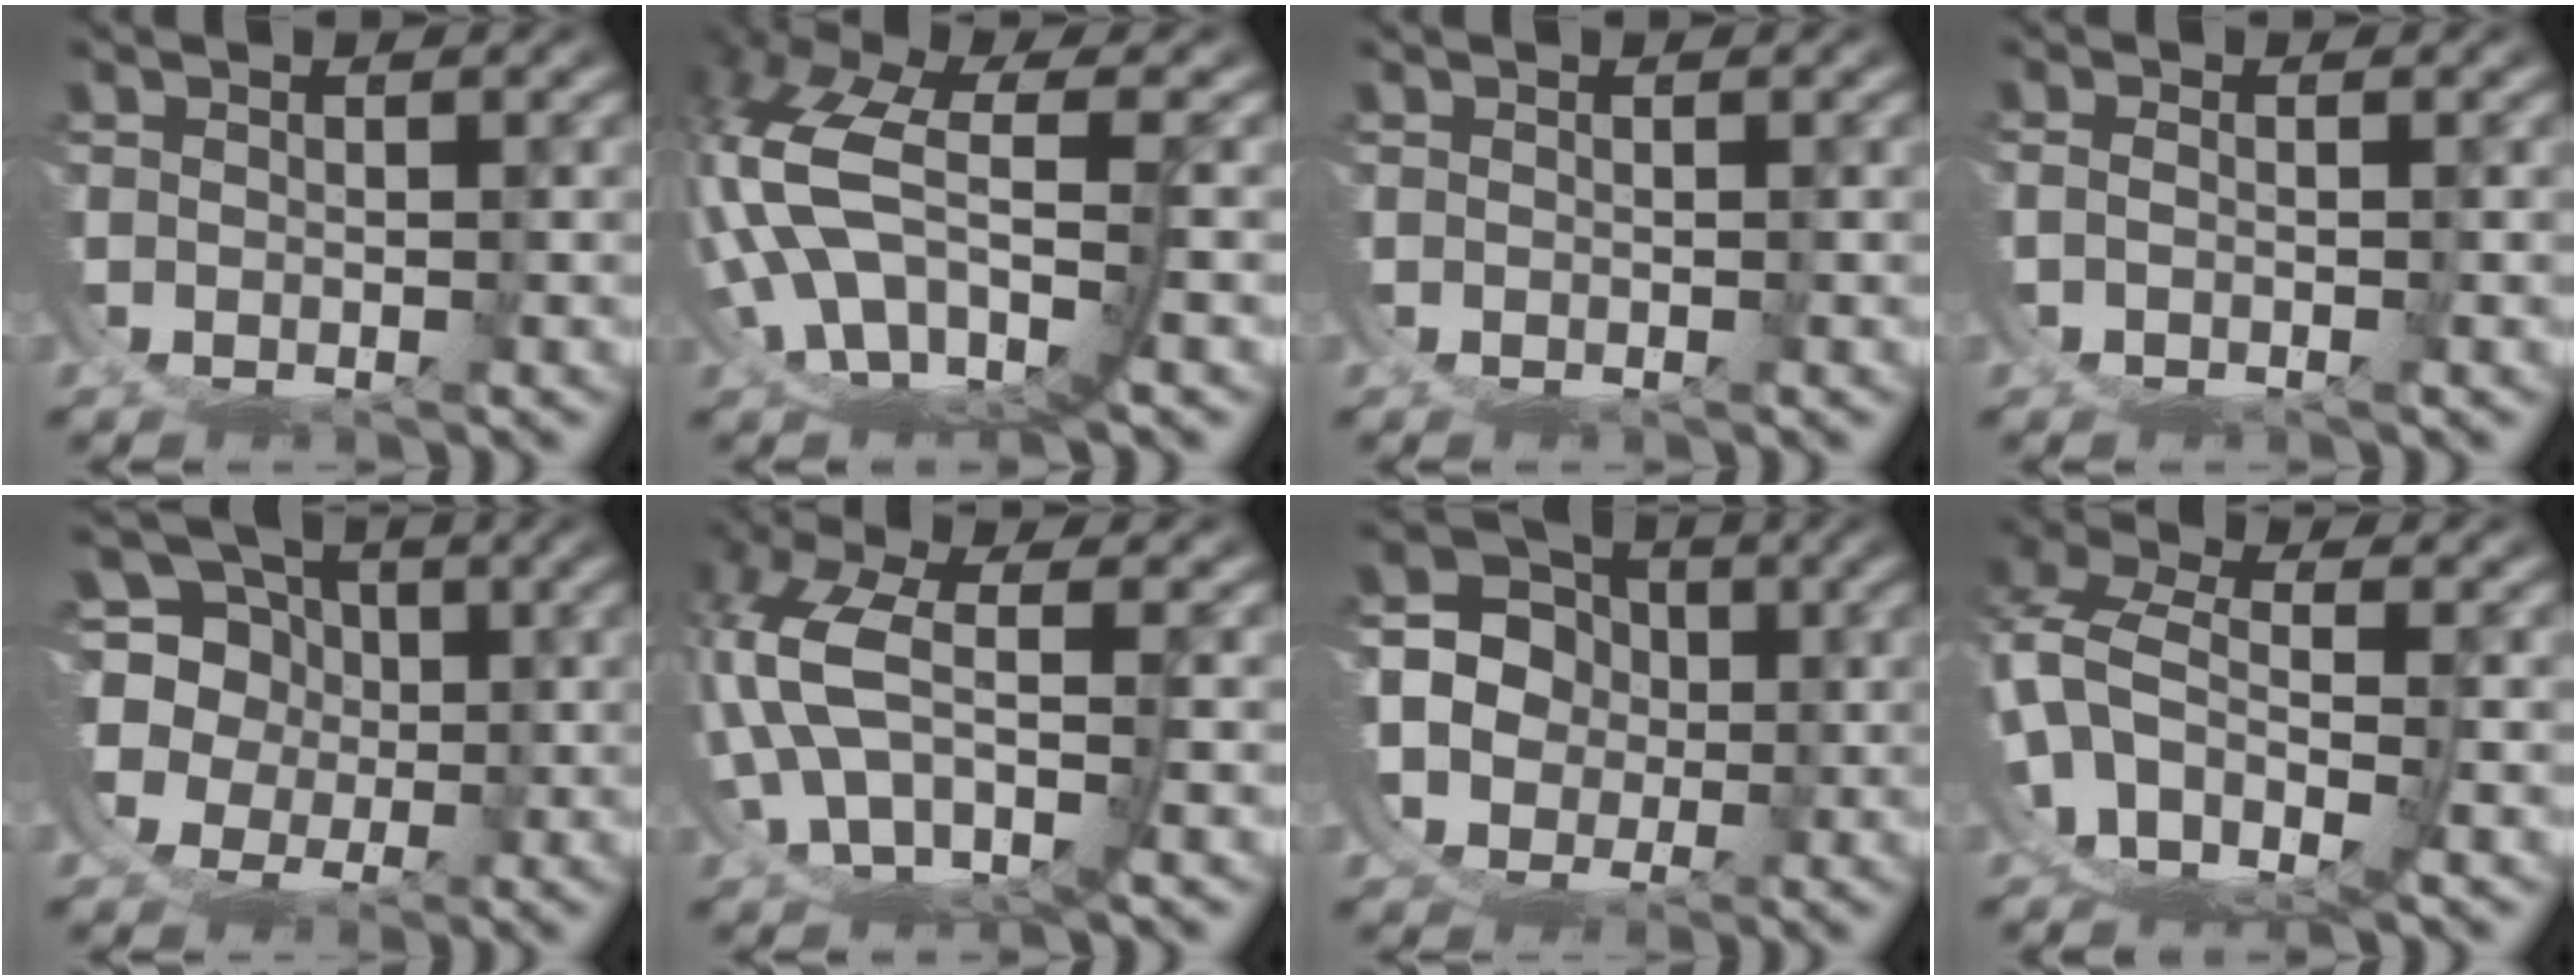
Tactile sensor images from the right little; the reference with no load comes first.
{"total": 9.9, "force": [-1.1, 6.8, 7.2], "torque": [-0.184, -0.039, -0.003]}
{"total": 0.0}
{"total": 1.2, "force": [-0.2, -1.0, 0.7], "torque": [-0.006, 0.001, -0.002]}
{"total": 14.0, "force": [0.1, 12.9, 5.6], "torque": [-0.163, -0.050, 0.000]}
{"total": 5.7, "force": [-0.4, 2.9, 4.9], "torque": [-0.122, -0.014, 0.001]}
{"total": 14.9, "force": [-0.2, 13.5, 6.2], "torque": [-0.158, -0.044, -0.010]}
{"total": 9.7, "force": [-2.9, 7.7, 5.1], "torque": [-0.145, -0.053, -0.038]}